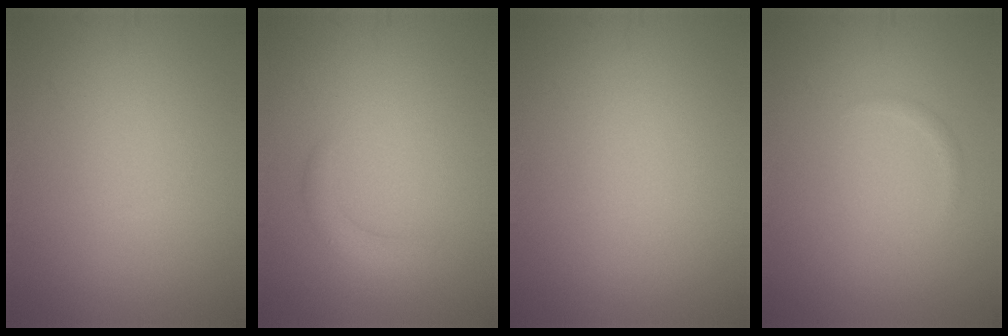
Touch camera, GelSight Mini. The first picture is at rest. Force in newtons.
{"total": 1.6, "press": 1.6, "slide": 0.1}
{"total": 0.0}
{"total": 0.7, "press": 0.7, "slide": 0.0}